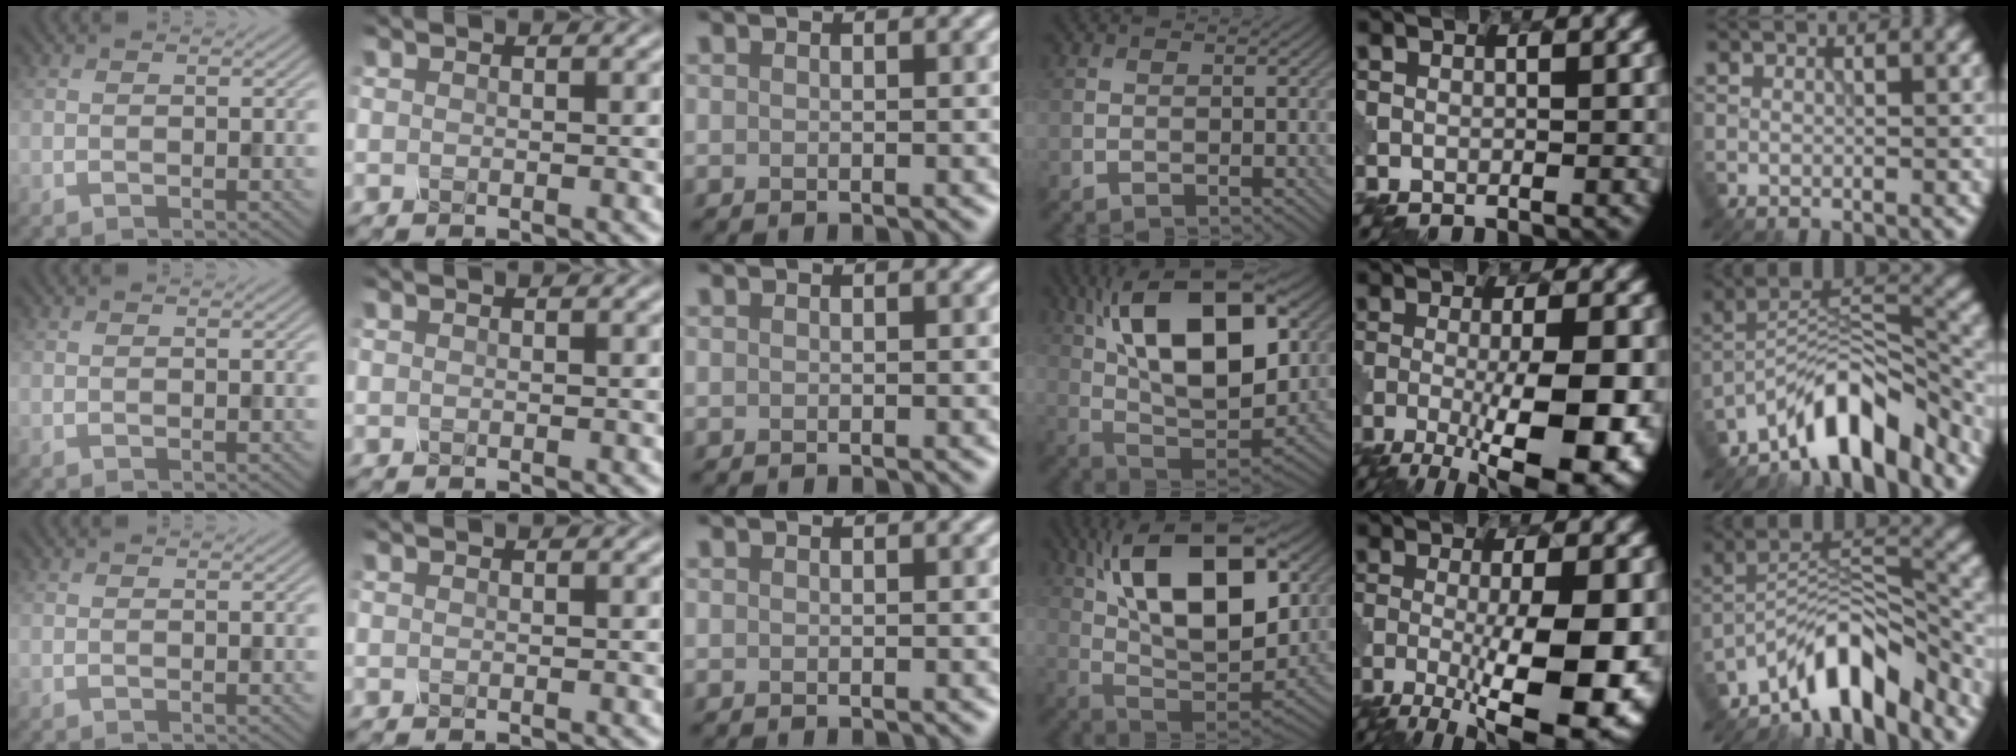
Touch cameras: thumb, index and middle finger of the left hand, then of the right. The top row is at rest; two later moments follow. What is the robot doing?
{"motion": "disassemble", "object": "glue stick"}